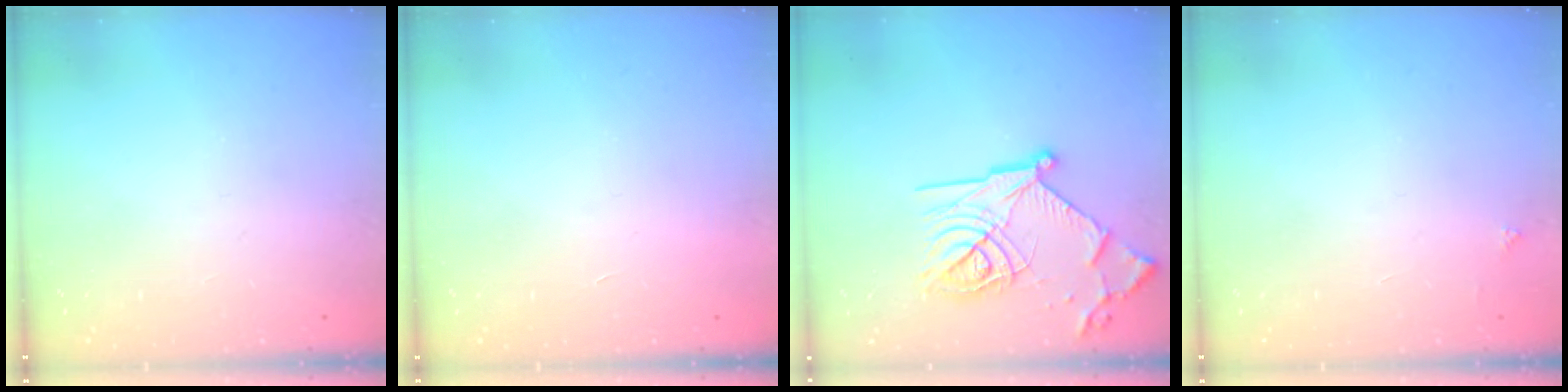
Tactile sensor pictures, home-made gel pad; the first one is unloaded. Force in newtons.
{"total": 1.6, "press": 1.6, "slide": 0.1}
{"total": 19.8, "press": 19.7, "slide": 1.2}
{"total": 2.0, "press": 2.0, "slide": 0.3}